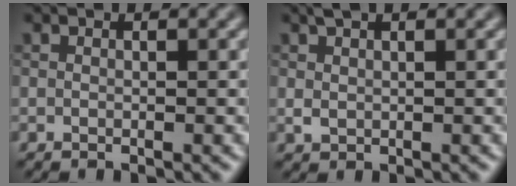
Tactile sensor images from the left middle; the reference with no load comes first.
{"total": 1.5, "force": [1.0, 0.8, 0.9], "torque": [-0.021, 0.003, 0.021]}